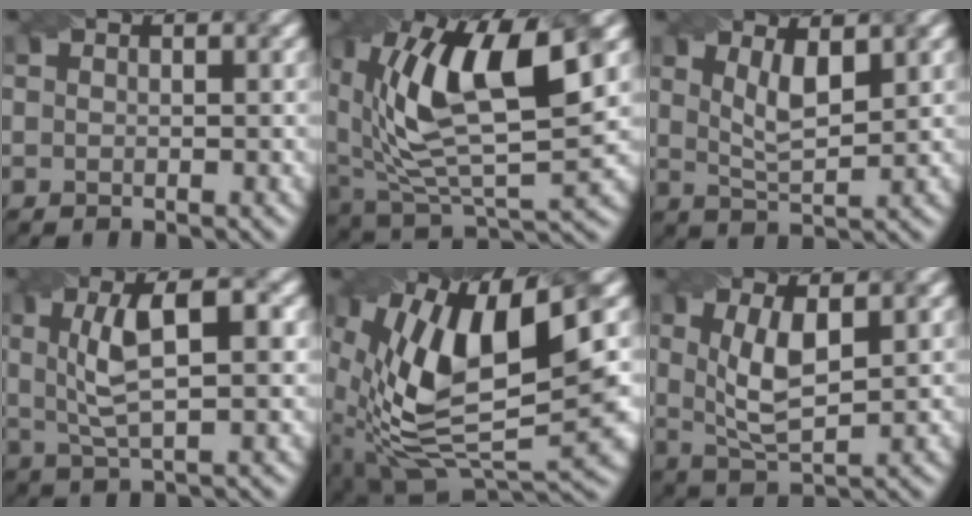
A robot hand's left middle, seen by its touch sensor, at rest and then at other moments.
{"total": 13.6, "force": [4.0, 5.9, 11.6], "torque": [-0.215, 0.003, 0.072]}
{"total": 3.5, "force": [1.5, 1.1, 3.0], "torque": [-0.060, -0.007, 0.032]}
{"total": 6.5, "force": [1.4, 2.0, 6.0], "torque": [-0.112, 0.007, 0.026]}
{"total": 14.8, "force": [2.3, 6.6, 13.1], "torque": [-0.256, -0.007, 0.042]}
{"total": 4.9, "force": [1.1, 1.7, 4.4], "torque": [-0.095, -0.004, 0.025]}